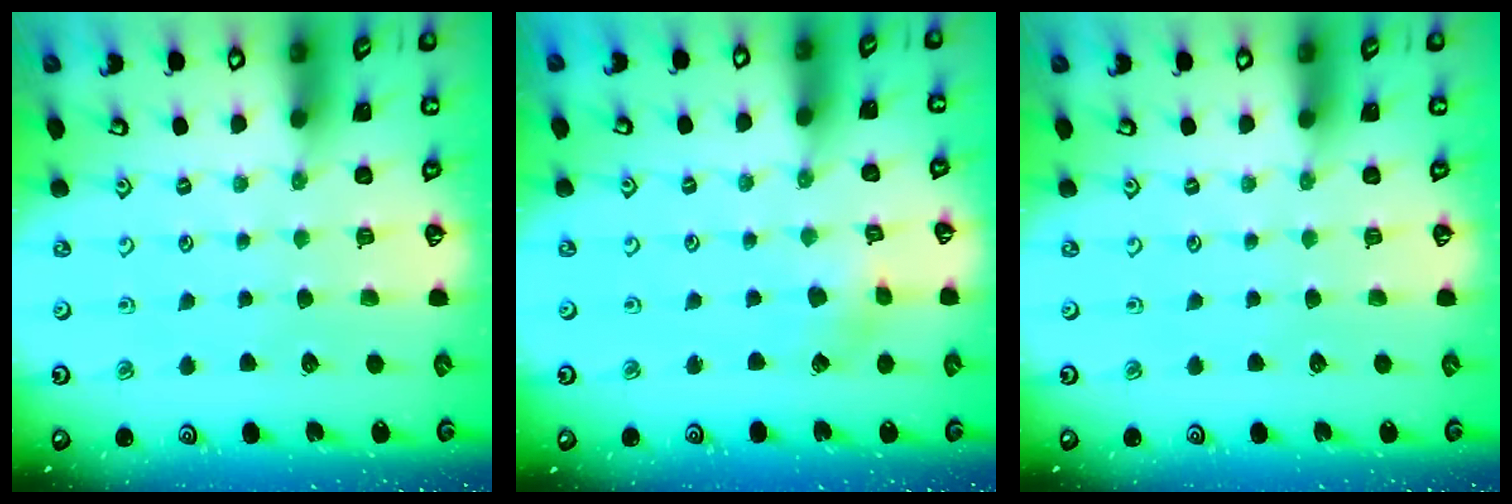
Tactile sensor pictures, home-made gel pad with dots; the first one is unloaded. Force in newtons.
{"total": 2.4, "press": 2.4, "slide": 0.2}
{"total": 0.0}